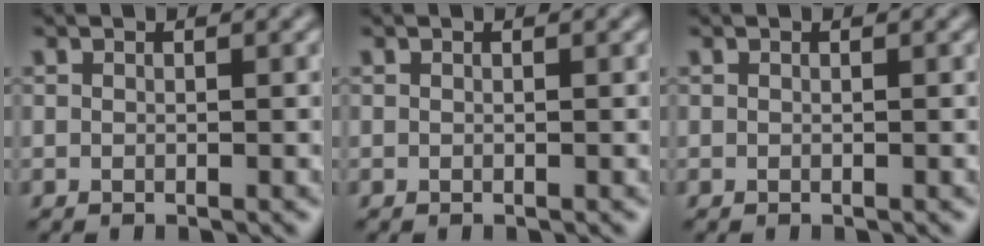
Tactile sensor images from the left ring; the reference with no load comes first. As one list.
[{"total": 0.0}, {"total": 0.0}]